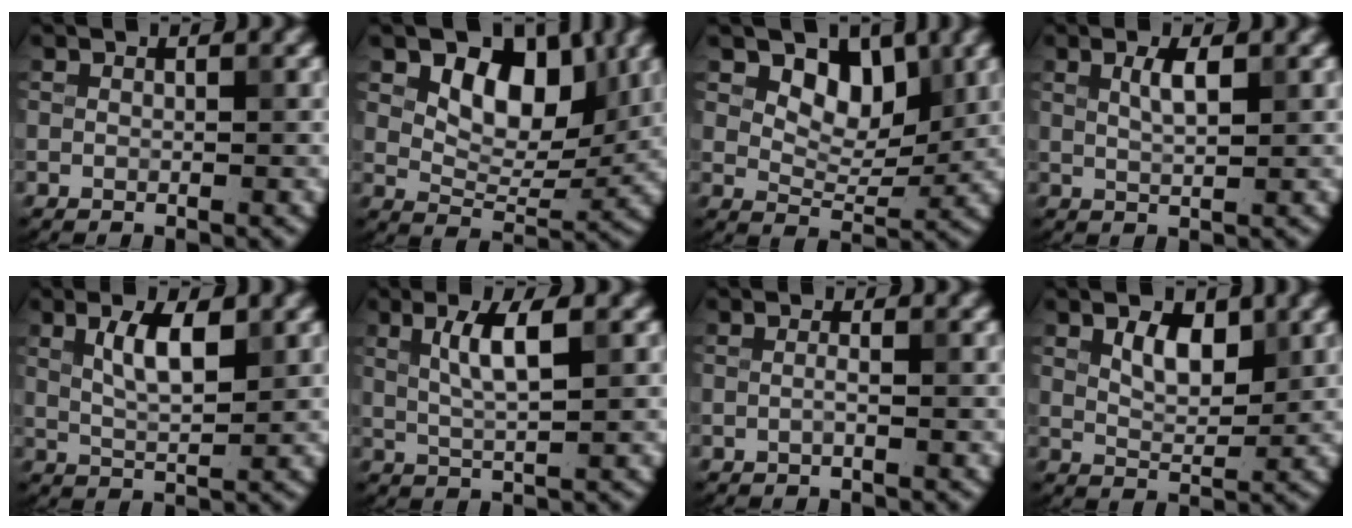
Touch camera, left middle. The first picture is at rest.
{"total": 6.8, "force": [2.7, 4.1, 4.6], "torque": [-0.064, -0.010, 0.037]}
{"total": 4.4, "force": [2.3, 2.7, 2.7], "torque": [-0.041, -0.010, 0.030]}
{"total": 2.0, "force": [0.8, 0.5, 1.7], "torque": [-0.033, 0.001, 0.015]}
{"total": 3.7, "force": [1.5, 1.2, 3.2], "torque": [-0.062, 0.002, 0.027]}
{"total": 3.8, "force": [1.3, 0.8, 3.5], "torque": [-0.067, 0.000, 0.026]}
{"total": 0.7, "force": [-0.2, 0.1, 0.7], "torque": [-0.014, -0.003, -0.006]}
{"total": 3.1, "force": [1.5, 1.6, 2.3], "torque": [-0.042, -0.001, 0.027]}